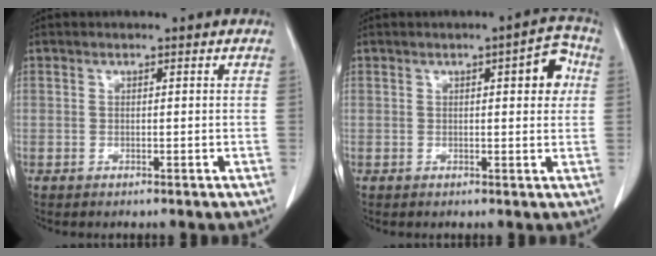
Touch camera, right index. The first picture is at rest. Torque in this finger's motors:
{"motor_torque": [0.38, 0.01, 0.10, 0.02]}